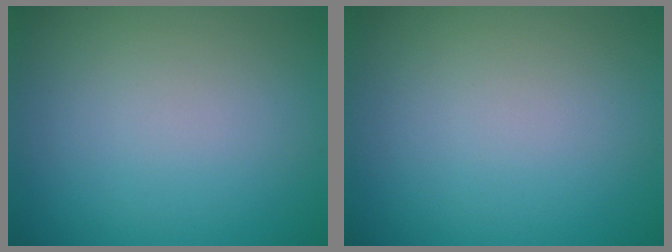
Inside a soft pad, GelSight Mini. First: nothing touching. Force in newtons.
{"total": 0.0}